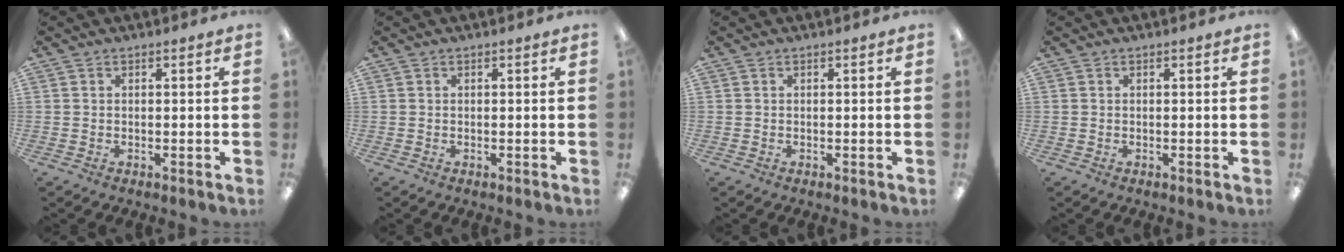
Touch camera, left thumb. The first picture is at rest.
{"total": 0.0}
{"total": 0.0}
{"total": 0.0}